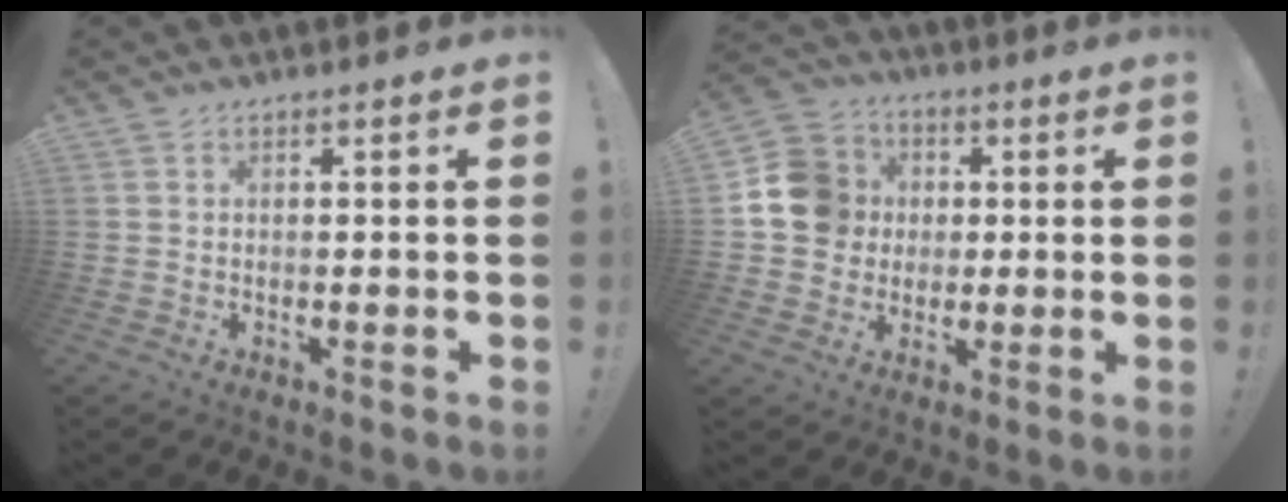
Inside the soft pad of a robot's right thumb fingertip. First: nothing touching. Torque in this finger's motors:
{"motor_torque": [0.36, 0.30, 0.83, -0.08, 0.00]}